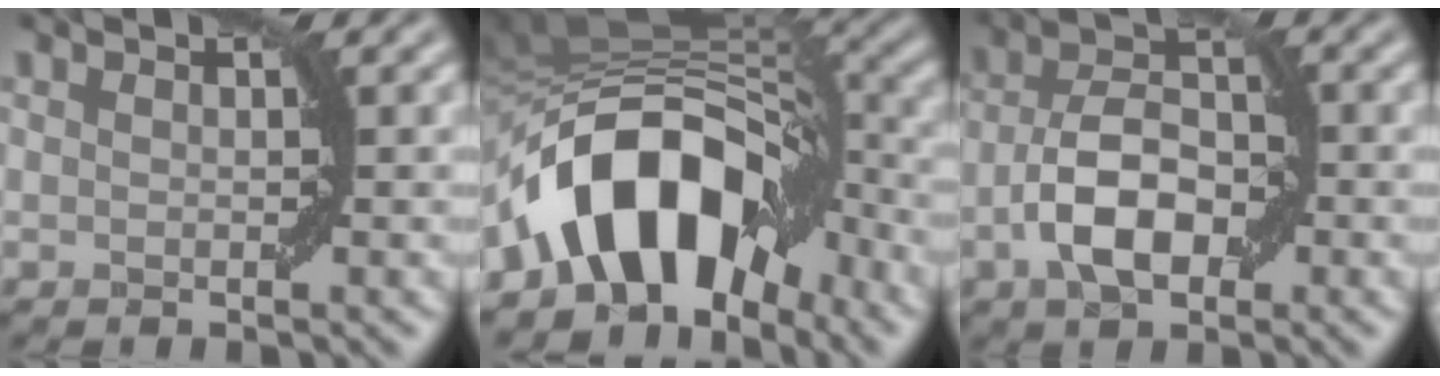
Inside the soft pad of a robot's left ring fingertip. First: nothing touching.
{"total": 11.6, "force": [-5.9, 6.8, 7.4], "torque": [-0.103, 0.015, -0.103]}
{"total": 6.3, "force": [-2.0, 3.3, 5.0], "torque": [-0.091, 0.010, -0.040]}